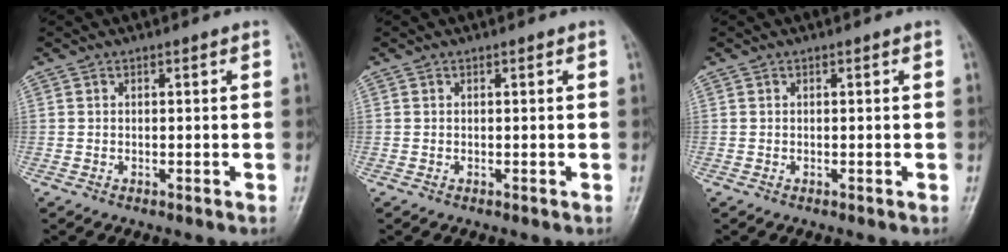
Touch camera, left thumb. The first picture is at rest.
{"total": 0.0}
{"total": 0.0}